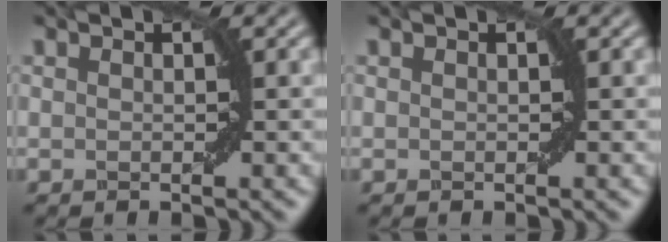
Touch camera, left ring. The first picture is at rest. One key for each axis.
{"total": 0.0}